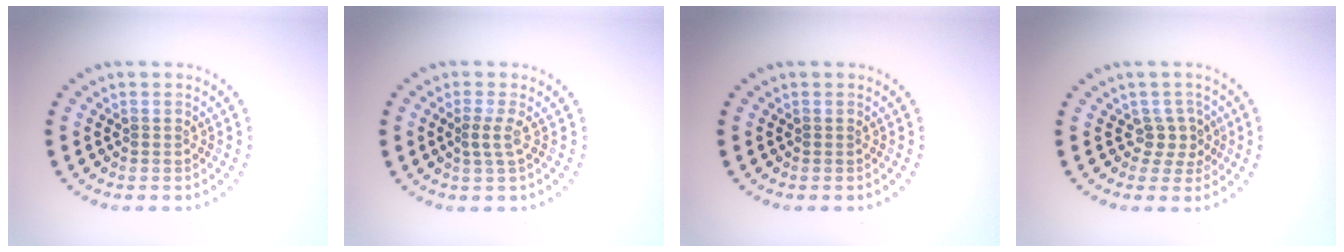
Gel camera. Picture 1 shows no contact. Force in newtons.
{"total": 1.4, "press": 0.9, "slide": 1.1}
{"total": 0.0}
{"total": 2.2, "press": 1.7, "slide": 1.4}